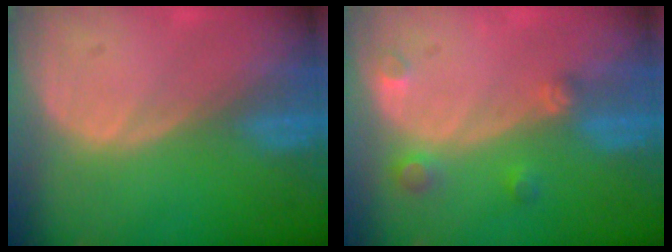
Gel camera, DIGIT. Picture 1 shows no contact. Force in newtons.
{"total": 2.6, "press": 2.6, "slide": 0.3}